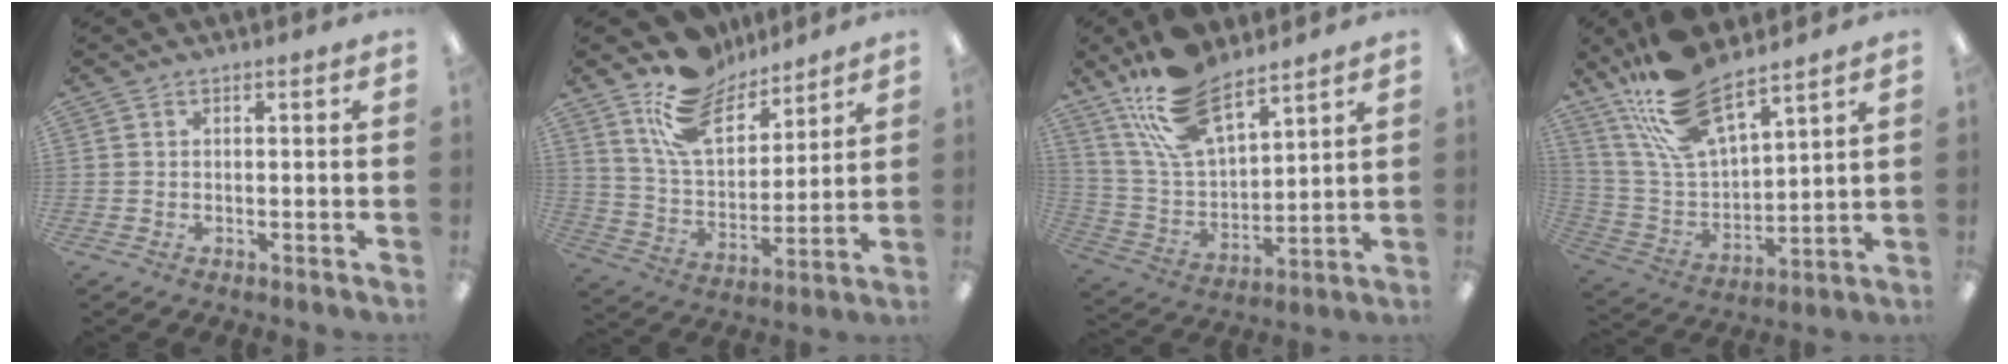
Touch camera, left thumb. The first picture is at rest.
{"total": 16.6, "force": [12.1, 8.5, 7.6], "torque": [-0.152, -0.060, 0.224]}
{"total": 18.5, "force": [13.3, 8.0, 10.0], "torque": [-0.206, -0.056, 0.243]}
{"total": 19.9, "force": [15.6, 7.0, 10.2], "torque": [-0.217, -0.078, 0.284]}